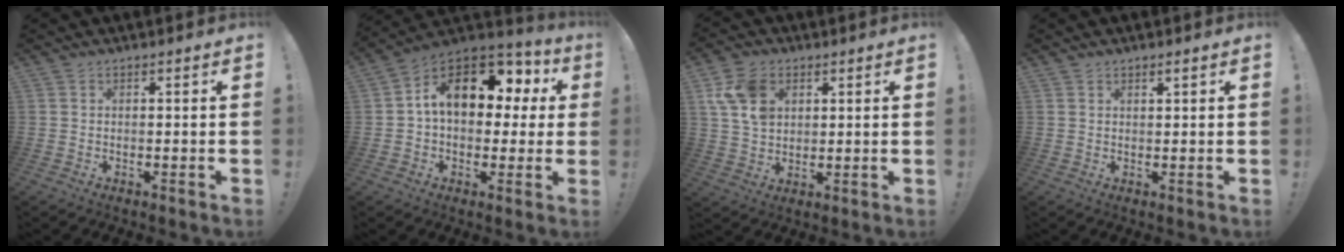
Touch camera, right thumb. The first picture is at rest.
{"total": 15.8, "force": [5.1, 9.9, 11.1], "torque": [-0.164, -0.016, 0.090]}
{"total": 11.3, "force": [4.4, 8.3, 6.2], "torque": [-0.119, -0.003, 0.086]}
{"total": 1.2, "force": [0.9, 0.4, 0.6], "torque": [-0.006, -0.002, 0.016]}